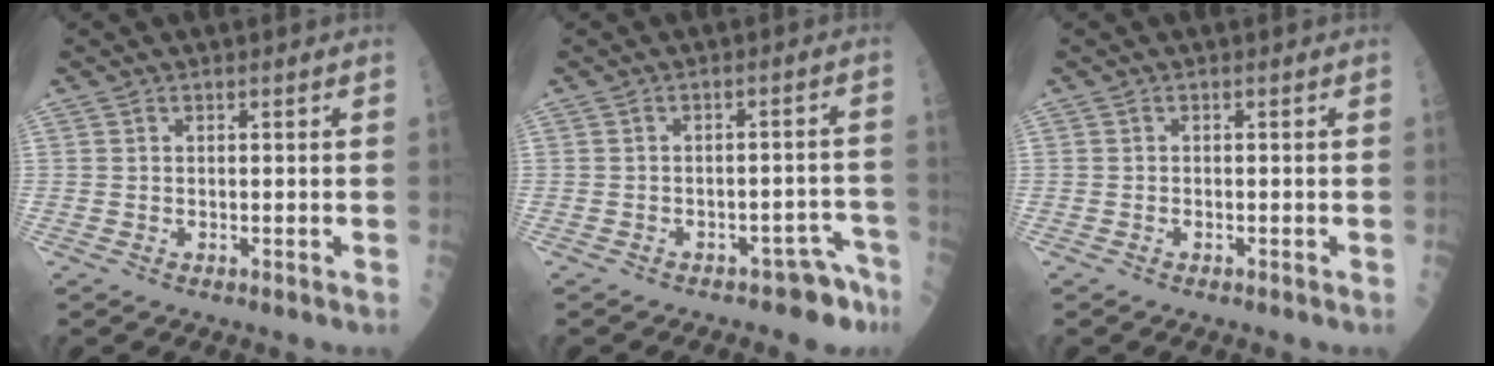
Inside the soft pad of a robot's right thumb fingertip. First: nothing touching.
{"total": 5.0, "force": [-3.8, 2.4, 2.1], "torque": [-0.001, 0.050, -0.045]}
{"total": 0.0}